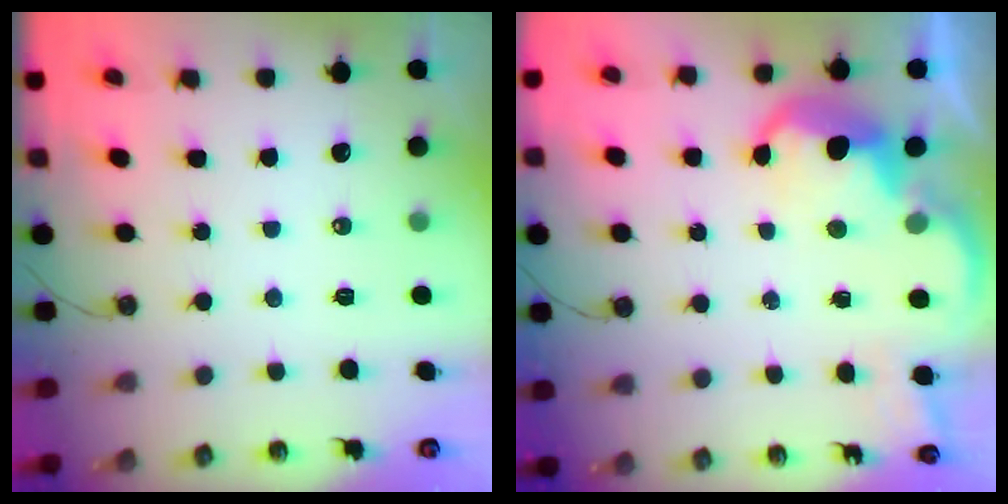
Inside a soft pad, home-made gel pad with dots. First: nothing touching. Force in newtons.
{"total": 6.9, "press": 6.8, "slide": 0.5}